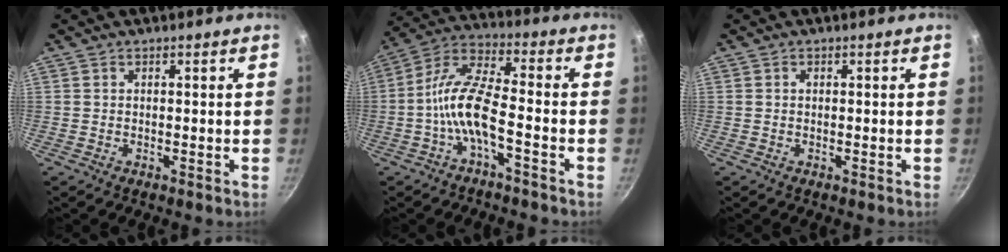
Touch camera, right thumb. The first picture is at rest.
{"total": 10.5, "force": [-3.8, 3.3, 9.2], "torque": [-0.195, 0.043, -0.084]}
{"total": 0.5, "force": [0.1, 0.4, 0.3], "torque": [-0.005, 0.003, 0.002]}